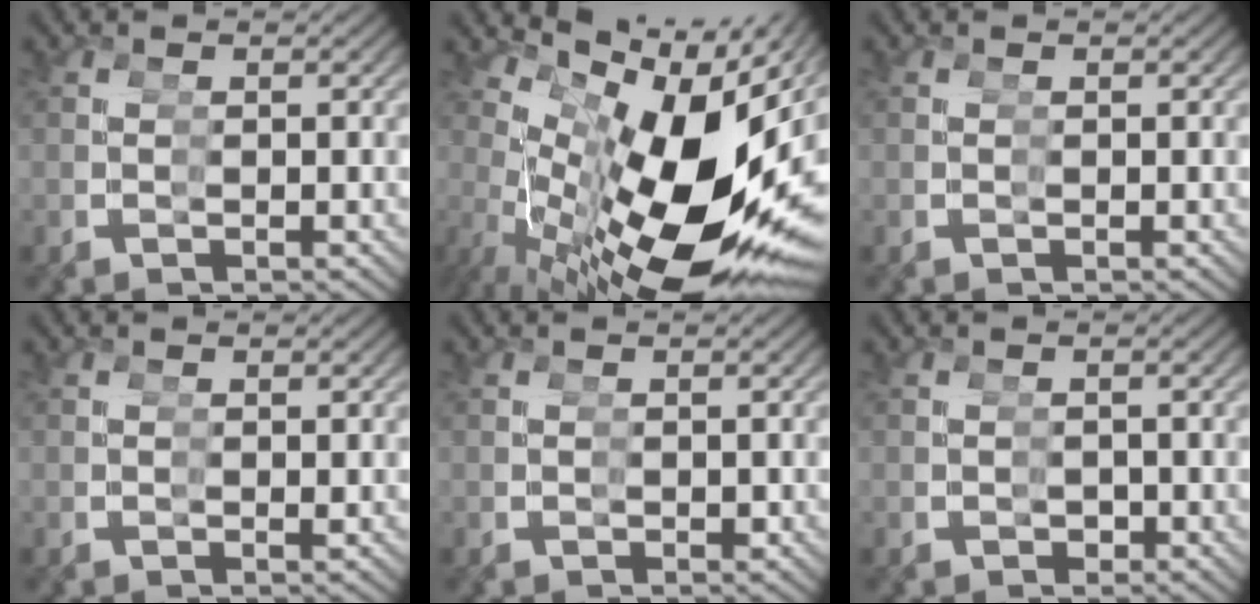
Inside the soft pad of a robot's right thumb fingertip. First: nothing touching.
{"total": 20.4, "force": [-0.3, 12.0, 16.4], "torque": [-0.265, -0.040, 0.023]}
{"total": 0.0}
{"total": 0.0}
{"total": 0.6, "force": [0.0, 0.6, 0.3], "torque": [0.001, -0.003, 0.002]}
{"total": 1.8, "force": [-0.3, 1.5, 0.8], "torque": [-0.008, -0.010, -0.001]}